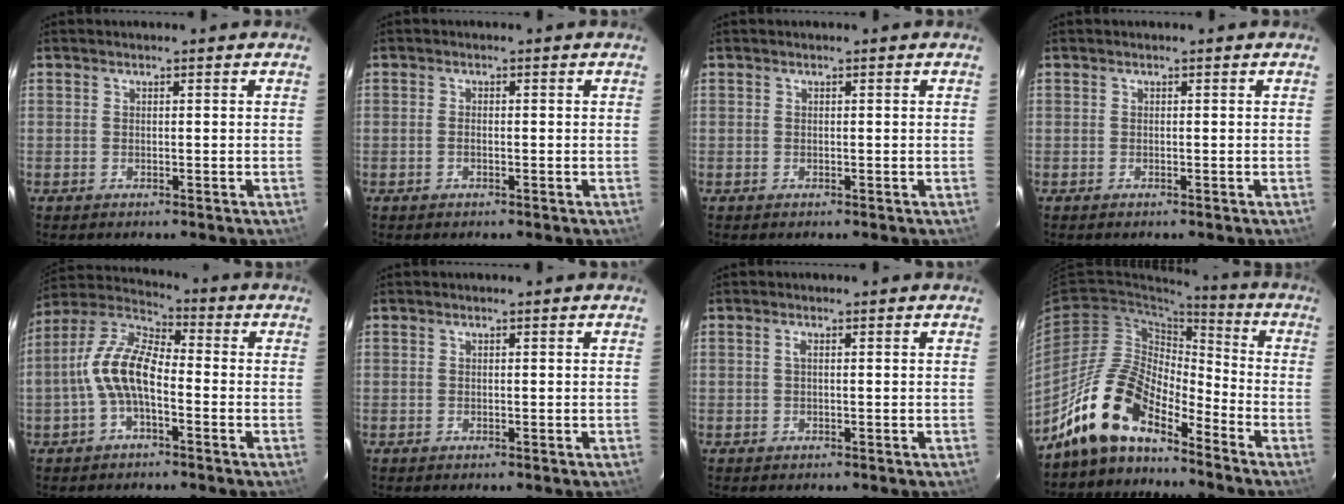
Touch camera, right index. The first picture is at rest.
{"total": 0.8, "force": [-0.4, 0.4, 0.6], "torque": [-0.014, 0.002, -0.007]}
{"total": 0.0}
{"total": 0.0}
{"total": 10.4, "force": [-2.6, 4.7, 8.9], "torque": [-0.193, 0.018, -0.054]}
{"total": 0.0}
{"total": 0.7, "force": [0.0, 0.0, 0.7], "torque": [-0.014, 0.003, -0.002]}
{"total": 13.9, "force": [-11.3, 4.7, 6.6], "torque": [-0.125, 0.011, -0.227]}